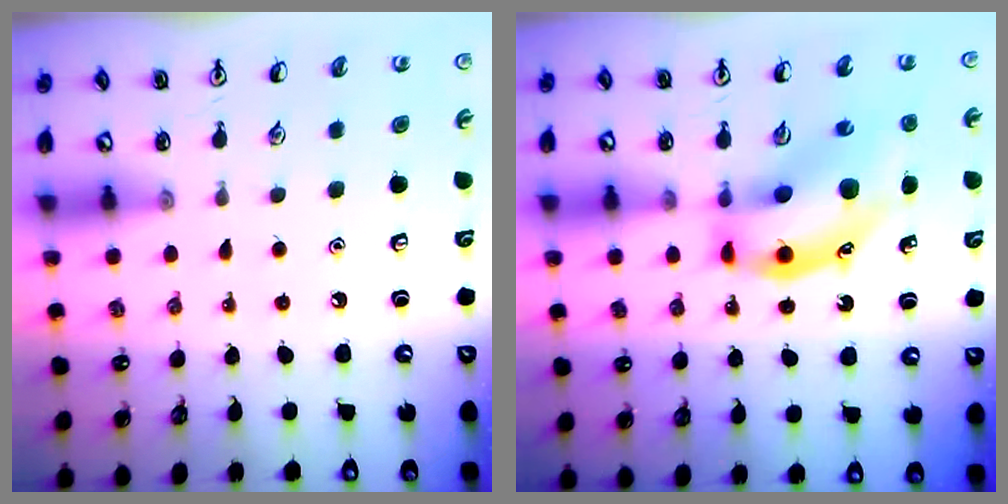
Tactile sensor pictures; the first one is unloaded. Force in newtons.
{"total": 14.8, "press": 14.3, "slide": 3.9}